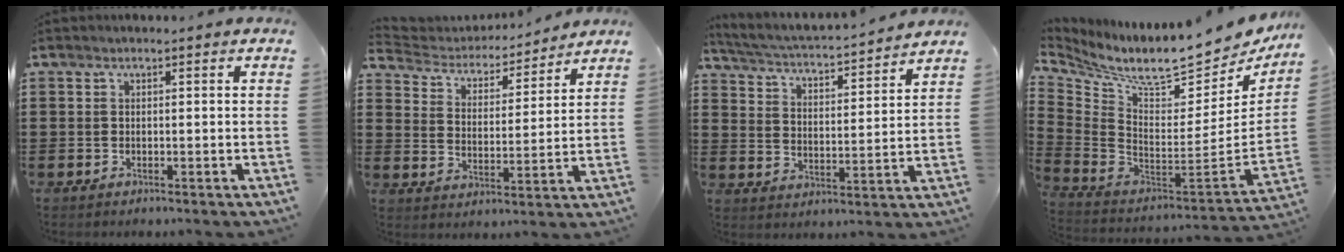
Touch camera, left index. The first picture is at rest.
{"total": 3.7, "force": [3.6, 0.9, 0.4], "torque": [-0.032, -0.028, 0.055]}
{"total": 3.1, "force": [3.0, -0.2, 0.9], "torque": [-0.038, -0.031, 0.041]}
{"total": 8.5, "force": [6.8, 1.2, 4.9], "torque": [-0.112, -0.072, 0.108]}